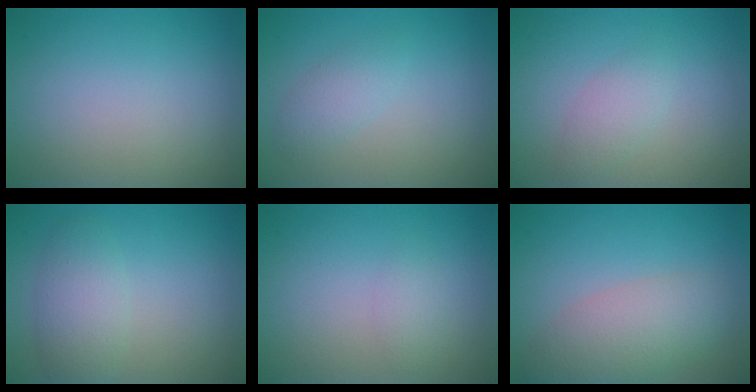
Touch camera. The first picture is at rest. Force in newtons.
{"total": 1.6, "press": 1.6, "slide": 0.0}
{"total": 1.8, "press": 1.8, "slide": 0.0}
{"total": 3.1, "press": 3.1, "slide": 0.0}
{"total": 1.3, "press": 1.3, "slide": 0.0}
{"total": 4.7, "press": 4.7, "slide": 0.3}